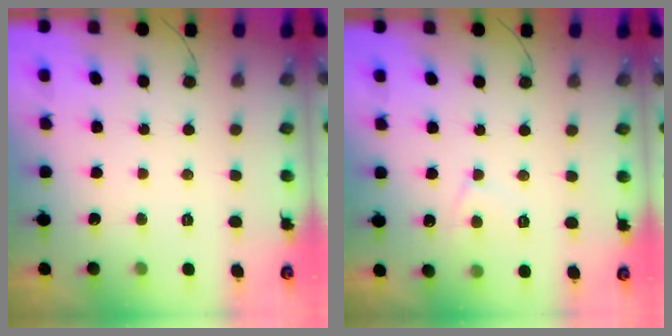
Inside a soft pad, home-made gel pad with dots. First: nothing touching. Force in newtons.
{"total": 5.2, "press": 5.2, "slide": 0.6}